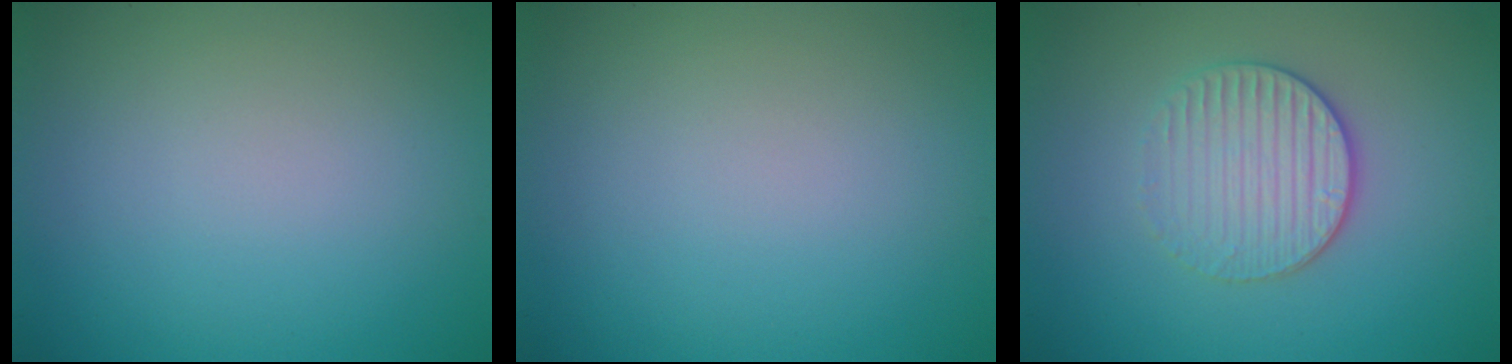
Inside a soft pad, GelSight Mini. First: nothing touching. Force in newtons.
{"total": 0.0}
{"total": 3.2, "press": 2.9, "slide": 1.3}